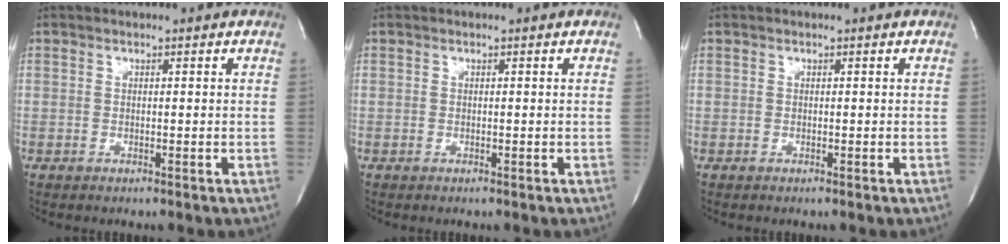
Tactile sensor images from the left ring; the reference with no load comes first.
{"total": 0.0}
{"total": 0.0}